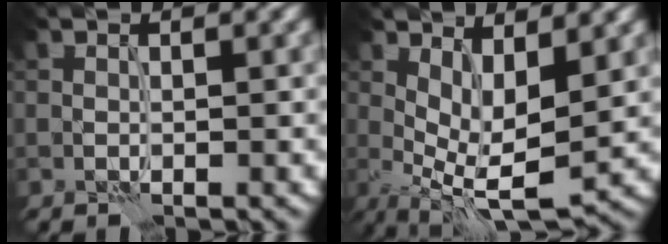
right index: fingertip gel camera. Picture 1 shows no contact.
{"total": 6.6, "force": [0.6, 2.6, 6.1], "torque": [-0.109, -0.008, 0.014]}